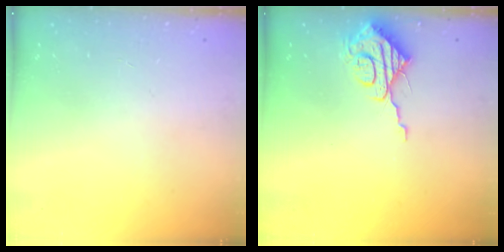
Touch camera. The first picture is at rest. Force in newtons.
{"total": 9.6, "press": 9.6, "slide": 0.6}